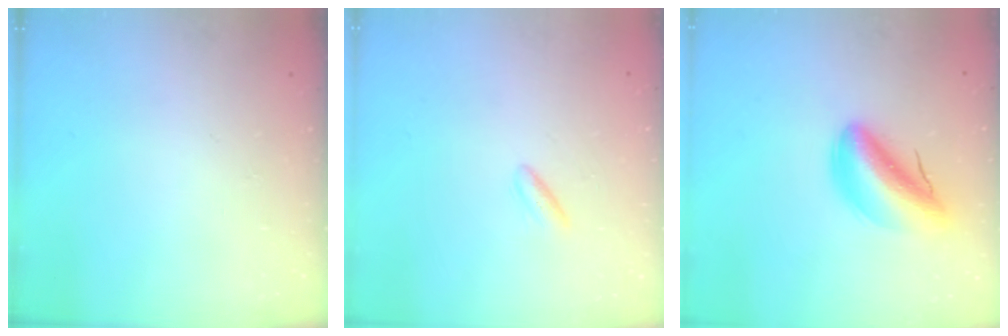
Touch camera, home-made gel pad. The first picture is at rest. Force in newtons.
{"total": 2.5, "press": 2.3, "slide": 1.0}
{"total": 10.3, "press": 9.7, "slide": 3.2}